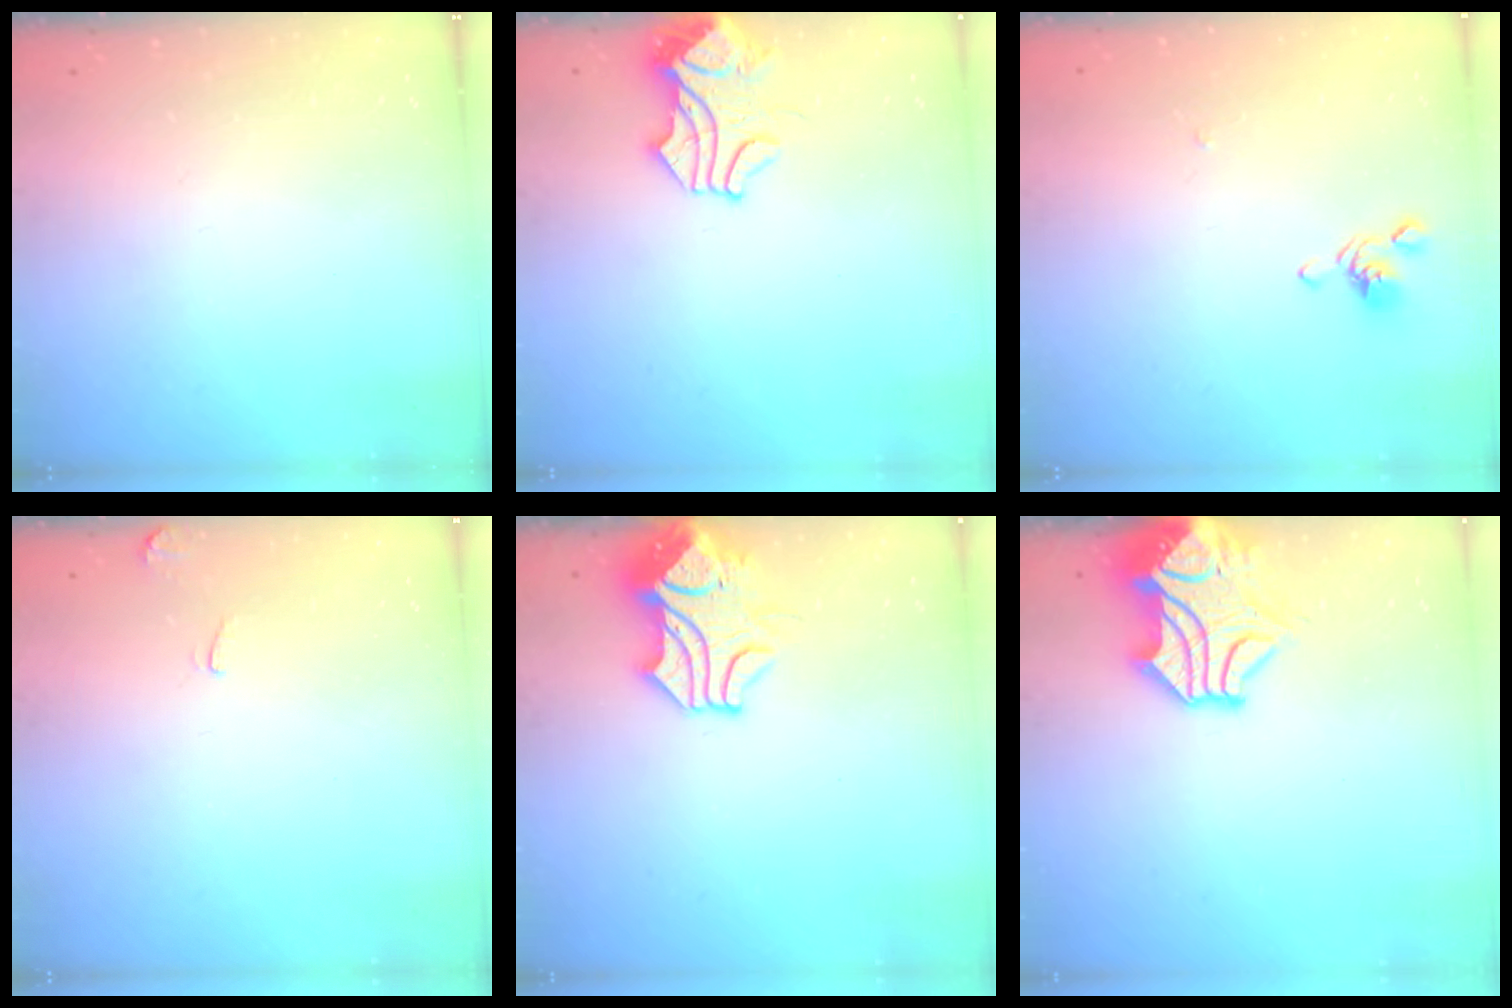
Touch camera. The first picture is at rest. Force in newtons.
{"total": 1.9, "press": 1.8, "slide": 0.8}
{"total": 1.4, "press": 1.2, "slide": 0.6}
{"total": 4.1, "press": 4.1, "slide": 0.3}
{"total": 2.7, "press": 2.3, "slide": 1.4}
{"total": 5.7, "press": 5.6, "slide": 1.2}